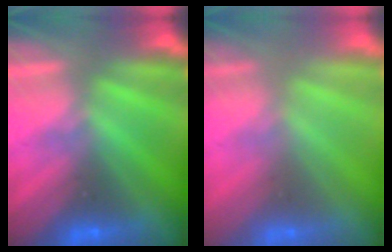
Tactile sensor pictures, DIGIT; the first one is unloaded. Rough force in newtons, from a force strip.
{"total": 2.8}